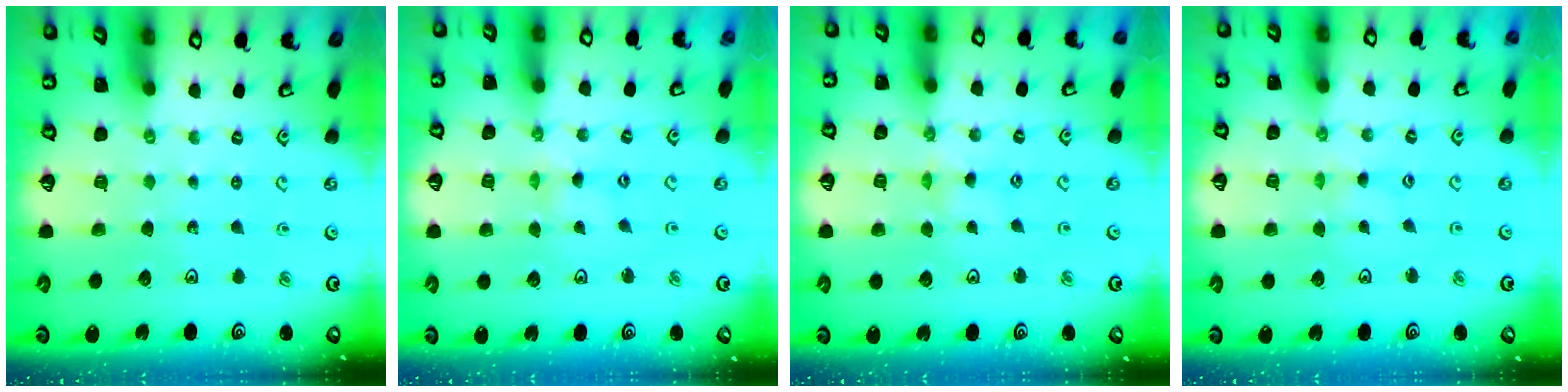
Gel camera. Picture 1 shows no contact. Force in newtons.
{"total": 0.0}
{"total": 2.1, "press": 2.1, "slide": 0.4}
{"total": 0.0}